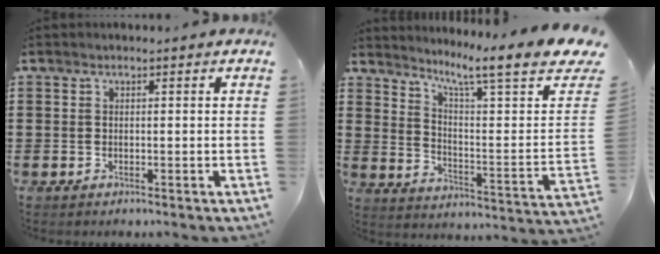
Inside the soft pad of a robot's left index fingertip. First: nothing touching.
{"total": 9.0, "force": [6.6, -0.1, 6.1], "torque": [-0.117, -0.053, 0.097]}